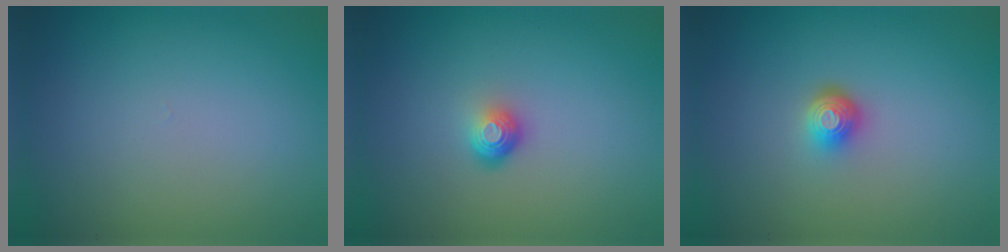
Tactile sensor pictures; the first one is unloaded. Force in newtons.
{"total": 1.8, "press": 1.2, "slide": 1.4}
{"total": 1.9, "press": 1.4, "slide": 1.3}